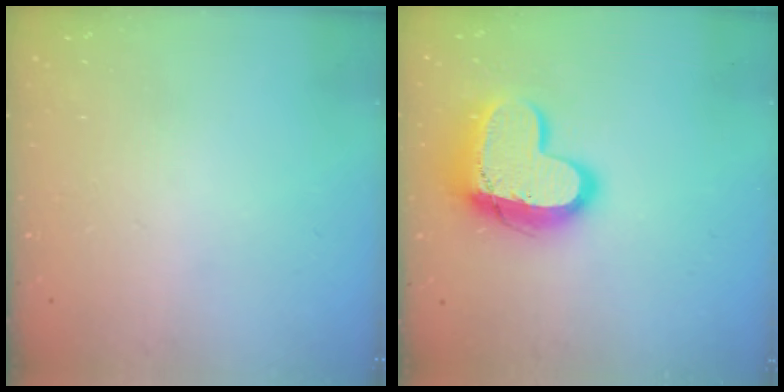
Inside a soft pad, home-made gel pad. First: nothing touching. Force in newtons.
{"total": 16.3, "press": 16.3, "slide": 1.3}